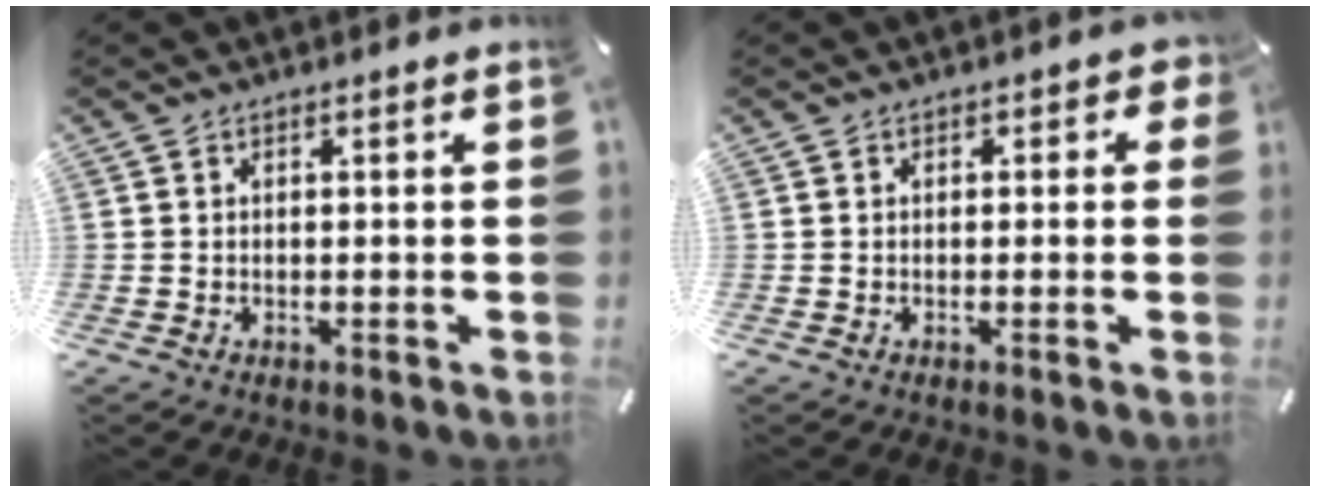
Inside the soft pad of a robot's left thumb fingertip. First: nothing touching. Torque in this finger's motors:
{"motor_torque": [0.14, -0.07, 0.08, 0.01, -0.08]}